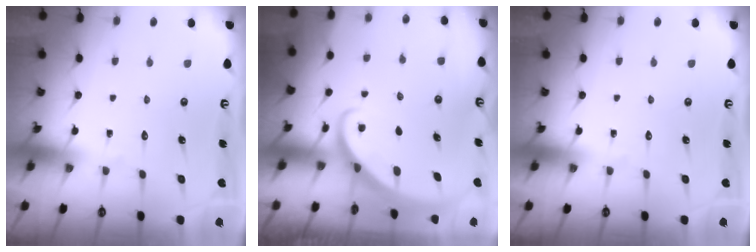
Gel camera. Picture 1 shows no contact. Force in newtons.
{"total": 2.7, "press": 2.7, "slide": 0.2}
{"total": 0.0}